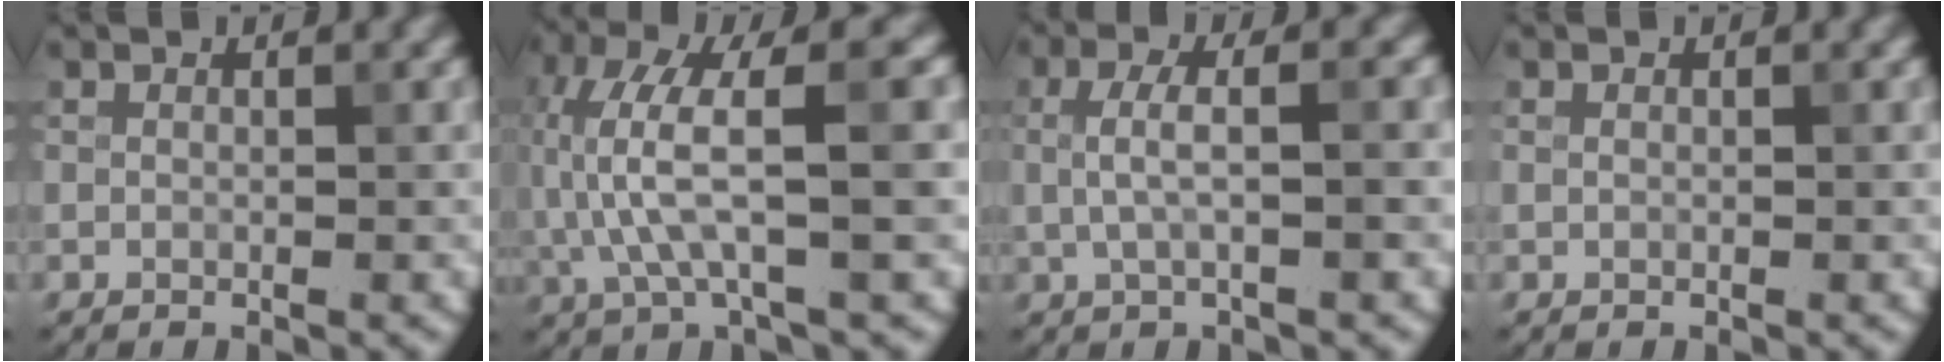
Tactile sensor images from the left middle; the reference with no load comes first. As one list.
[{"total": 8.2, "force": [0.6, 2.3, 7.8], "torque": [-0.170, 0.013, 0.010]}, {"total": 3.4, "force": [0.2, 0.8, 3.3], "torque": [-0.062, 0.005, 0.003]}, {"total": 0.0}]